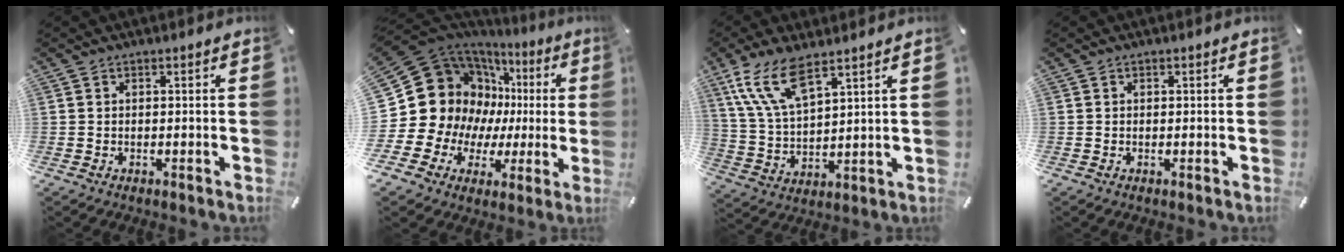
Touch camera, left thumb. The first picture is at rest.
{"total": 21.3, "force": [6.0, 17.4, 10.6], "torque": [-0.218, -0.058, 0.139]}
{"total": 12.1, "force": [8.0, 4.5, 7.9], "torque": [-0.191, -0.029, 0.147]}
{"total": 0.0}